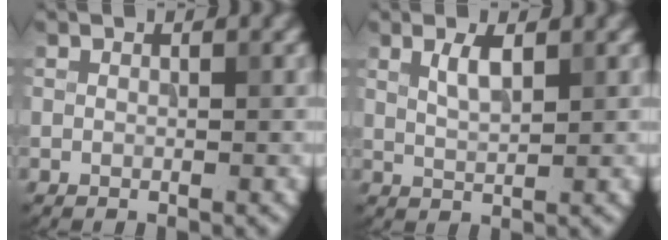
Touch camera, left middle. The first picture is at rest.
{"total": 2.0, "force": [1.1, 0.6, 1.6], "torque": [-0.034, -0.002, 0.022]}